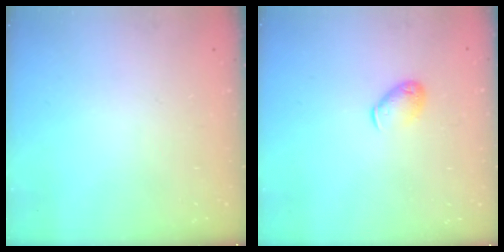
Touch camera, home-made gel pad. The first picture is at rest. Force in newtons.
{"total": 6.2, "press": 6.2, "slide": 0.9}